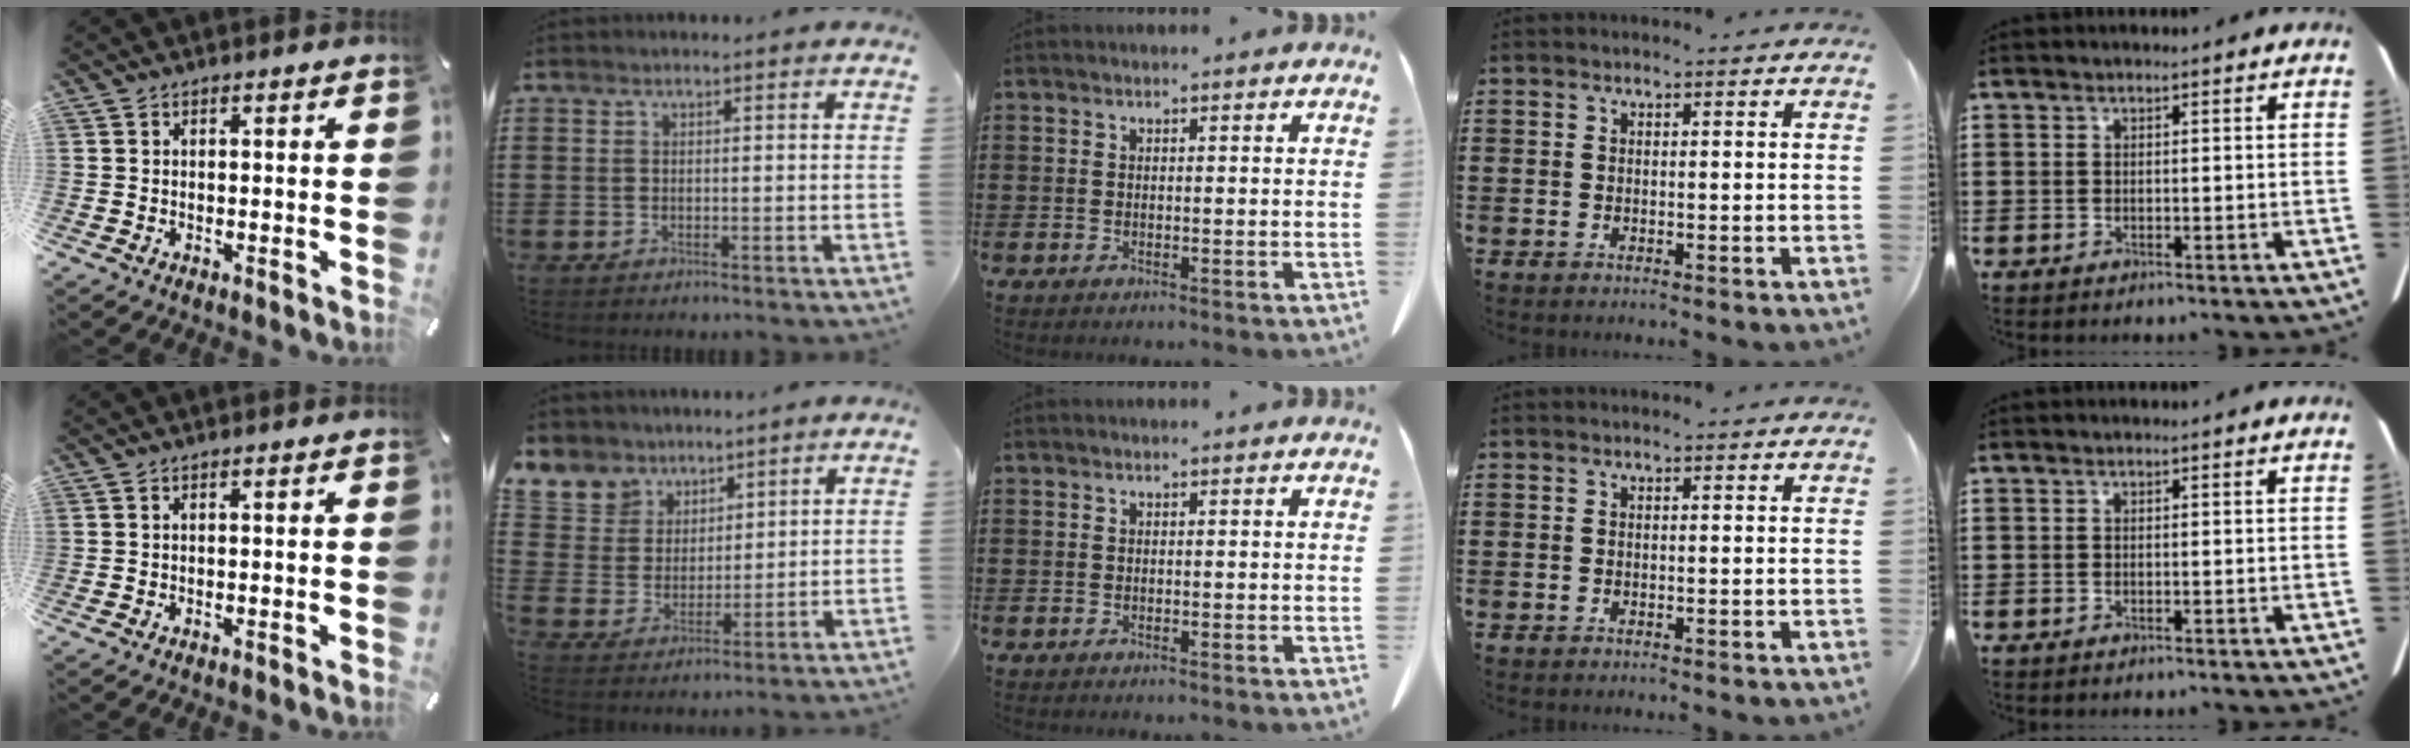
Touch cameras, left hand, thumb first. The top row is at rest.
{"thumb": {"total": 0.5, "force": [0.4, 0.0, 0.4], "torque": [-0.007, -0.001, 0.007]}, "index": {"total": 7.4, "force": [5.6, 4.8, 0.3], "torque": [-0.053, -0.027, 0.108]}}